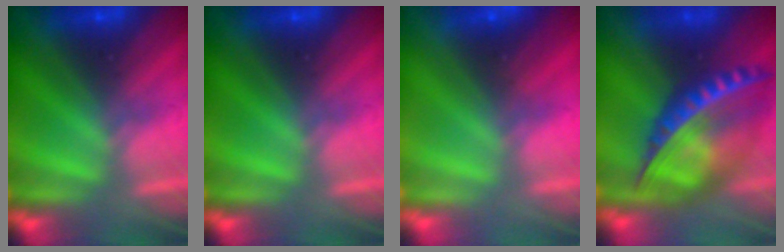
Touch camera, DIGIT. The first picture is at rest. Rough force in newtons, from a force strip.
{"total": 0.0}
{"total": 2.3}
{"total": 7.8}